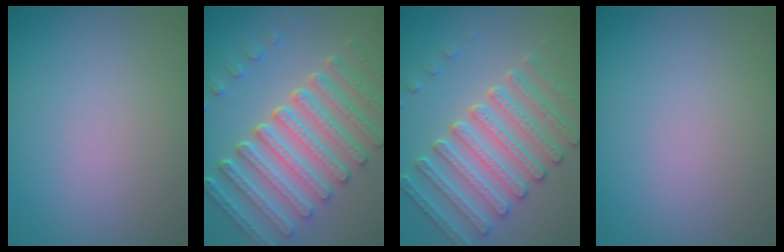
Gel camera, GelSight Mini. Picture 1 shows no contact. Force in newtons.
{"total": 8.3, "press": 6.3, "slide": 5.4}
{"total": 5.1, "press": 4.9, "slide": 1.3}
{"total": 0.0}